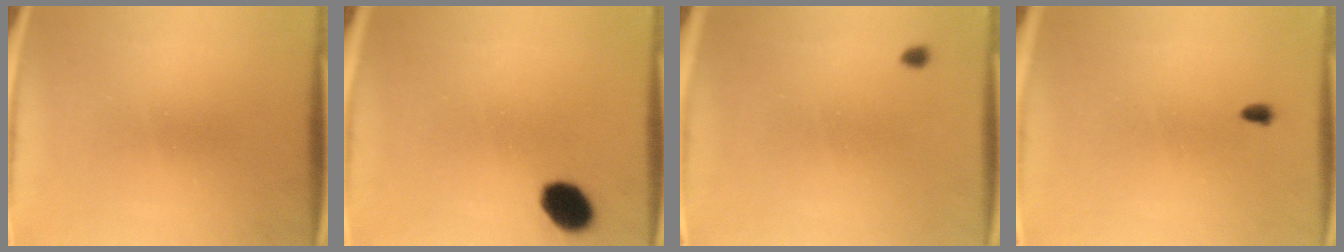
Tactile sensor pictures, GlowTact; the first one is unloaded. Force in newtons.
{"total": 7.3}
{"total": 0.9}
{"total": 1.0}